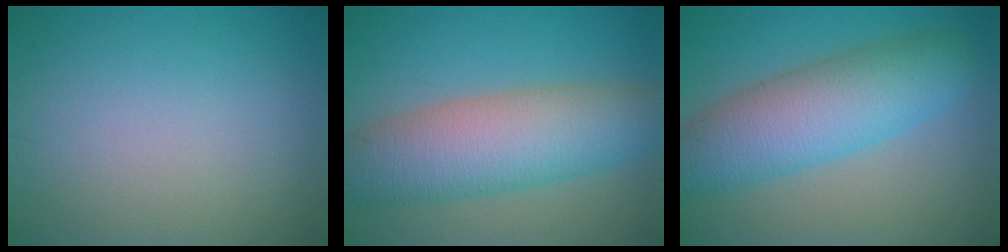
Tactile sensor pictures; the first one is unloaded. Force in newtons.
{"total": 8.8, "press": 8.8, "slide": 0.4}
{"total": 8.1, "press": 8.1, "slide": 0.2}